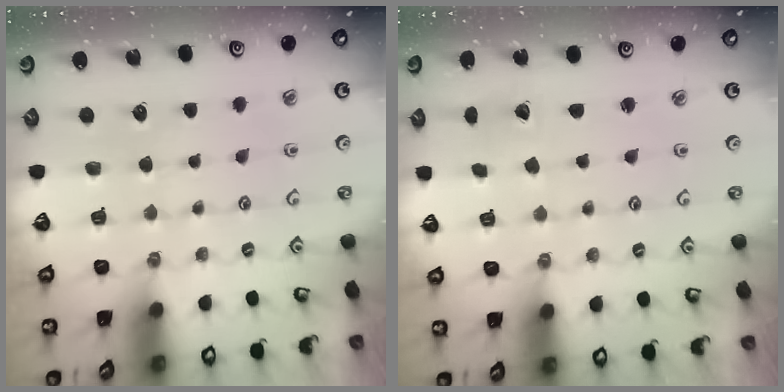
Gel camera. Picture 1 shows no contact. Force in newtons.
{"total": 1.6, "press": 1.6, "slide": 0.1}